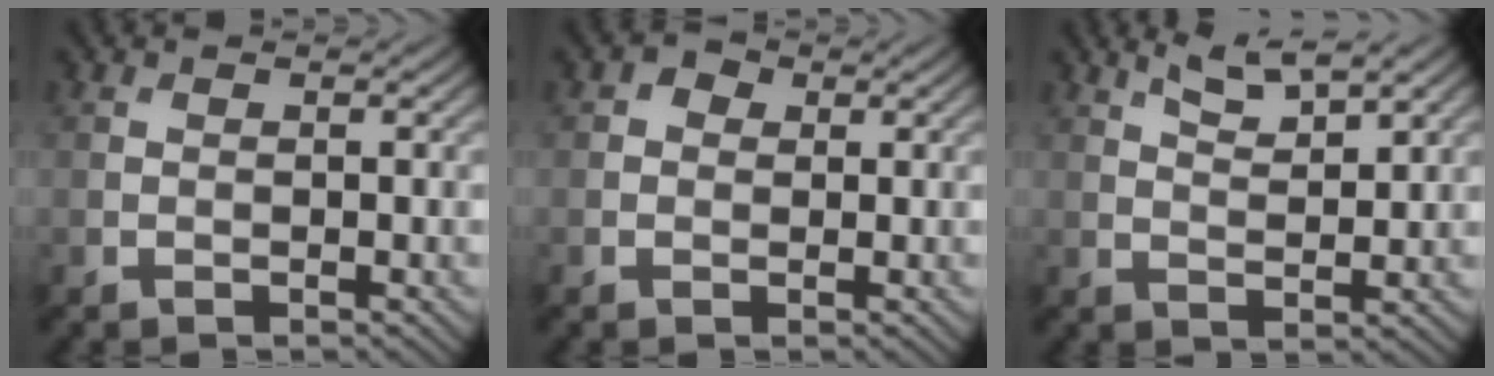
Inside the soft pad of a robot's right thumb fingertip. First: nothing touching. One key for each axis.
{"total": 1.5, "fx": 0.3, "fy": 1.3, "fz": 0.7, "tx": -0.010, "ty": 0.001, "tz": -0.001}
{"total": 4.4, "fx": 3.2, "fy": 0.8, "fz": 2.9, "tx": -0.065, "ty": 0.004, "tz": 0.067}